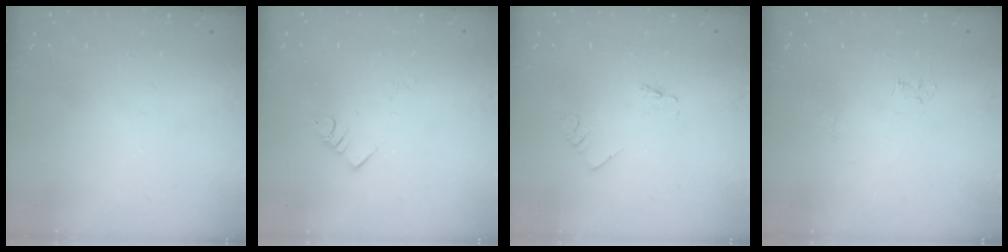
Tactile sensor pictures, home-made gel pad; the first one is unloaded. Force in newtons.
{"total": 3.3, "press": 3.2, "slide": 0.6}
{"total": 0.0}
{"total": 2.7, "press": 2.7, "slide": 0.4}